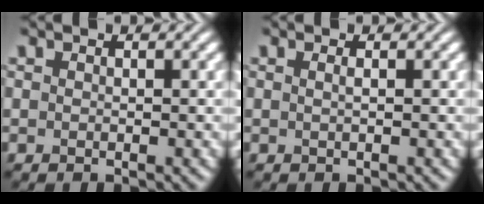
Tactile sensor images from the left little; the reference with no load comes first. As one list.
[{"total": 0.8, "force": [0.2, 0.3, 0.7], "torque": [-0.010, 0.001, -0.002]}]